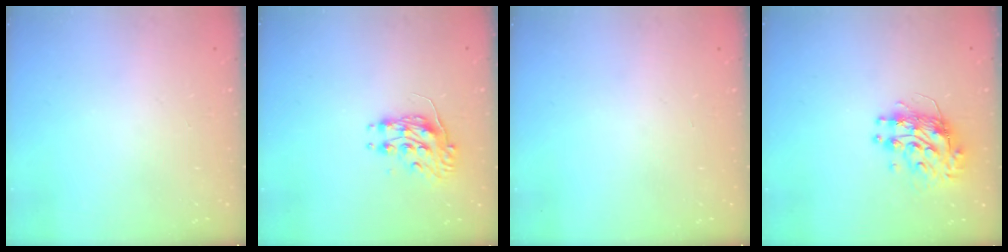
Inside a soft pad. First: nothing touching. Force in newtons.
{"total": 8.2, "press": 8.2, "slide": 0.3}
{"total": 0.0}
{"total": 9.1, "press": 9.1, "slide": 0.8}